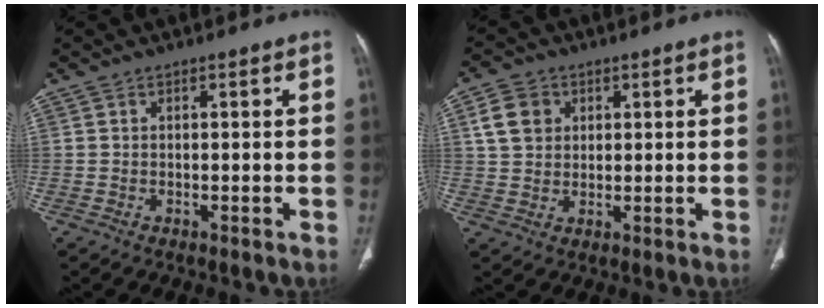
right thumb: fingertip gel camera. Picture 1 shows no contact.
{"total": 6.2, "force": [2.0, 5.1, 3.0], "torque": [-0.037, 0.001, 0.038]}